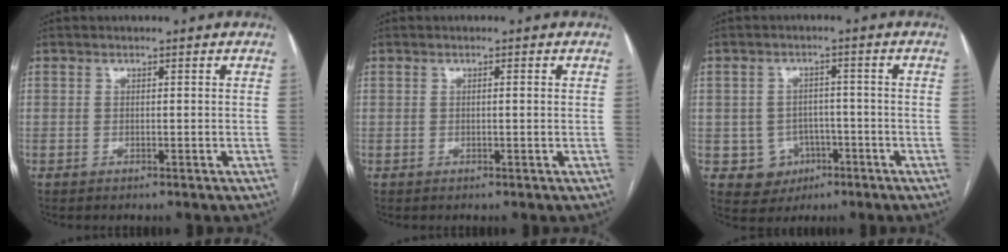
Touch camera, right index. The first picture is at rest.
{"total": 0.7, "force": [0.1, 0.0, 0.6], "torque": [-0.010, 0.001, 0.001]}
{"total": 5.4, "force": [-2.1, 4.9, 0.9], "torque": [-0.006, 0.012, -0.020]}